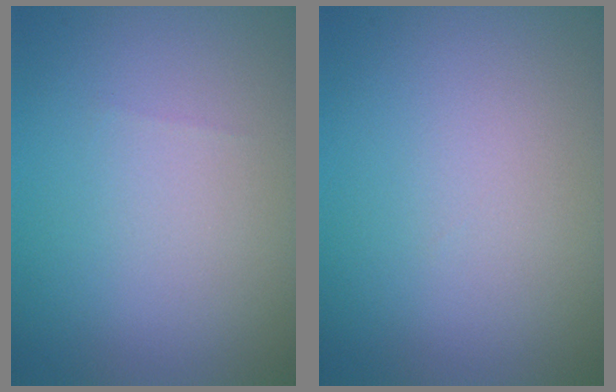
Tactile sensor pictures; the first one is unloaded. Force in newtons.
{"total": 0.0}